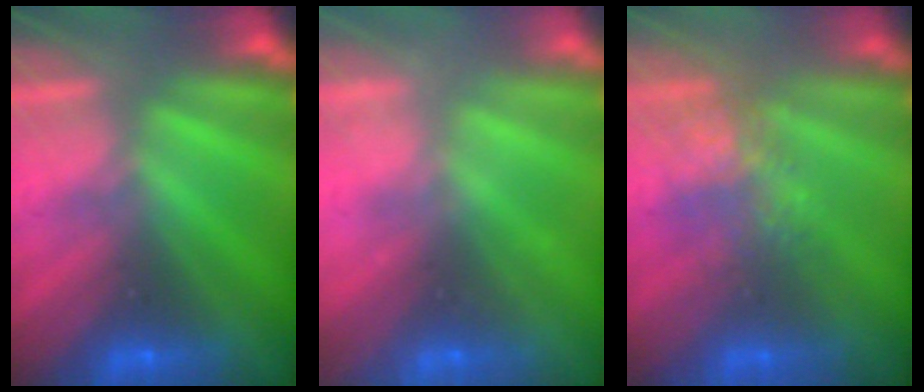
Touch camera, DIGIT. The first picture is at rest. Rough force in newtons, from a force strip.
{"total": 2.1}
{"total": 3.7}